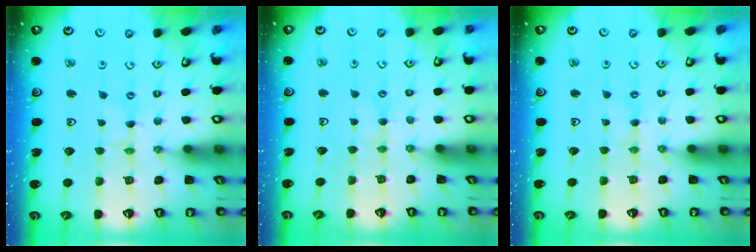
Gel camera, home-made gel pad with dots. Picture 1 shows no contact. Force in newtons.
{"total": 2.1, "press": 2.1, "slide": 0.4}
{"total": 1.7, "press": 1.6, "slide": 0.4}